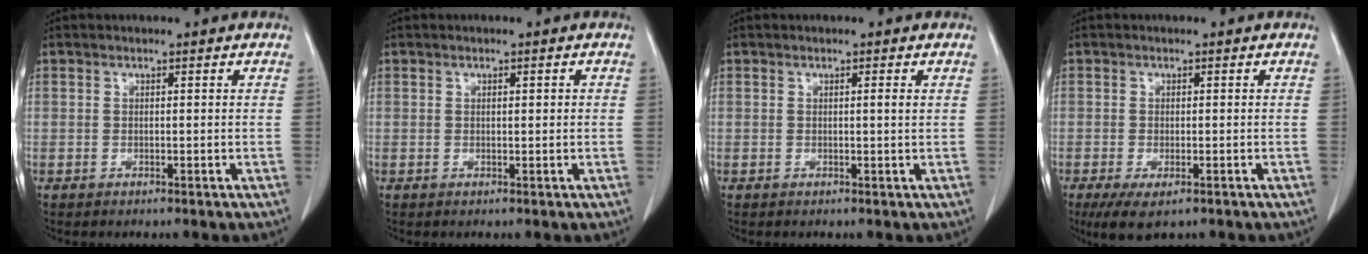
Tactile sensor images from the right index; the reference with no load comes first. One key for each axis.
{"total": 0.9, "fx": 0.2, "fy": 0.2, "fz": 0.9, "tx": -0.016, "ty": 0.002, "tz": 0.004}
{"total": 0.8, "fx": 0.2, "fy": -0.2, "fz": 0.8, "tx": -0.011, "ty": 0.001, "tz": 0.002}
{"total": 5.0, "fx": -3.1, "fy": 1.7, "fz": 3.6, "tx": -0.063, "ty": -0.013, "tz": -0.046}